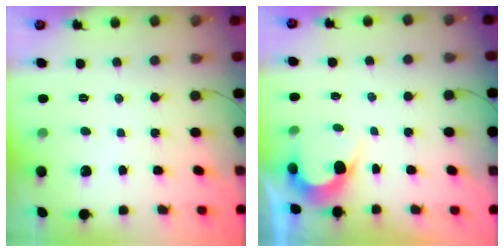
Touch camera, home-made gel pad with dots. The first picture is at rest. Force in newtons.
{"total": 2.6, "press": 2.6, "slide": 0.1}